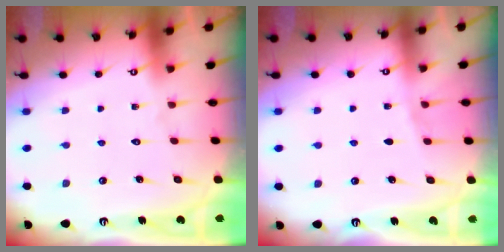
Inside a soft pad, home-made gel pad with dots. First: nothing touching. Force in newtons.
{"total": 2.1, "press": 1.9, "slide": 0.9}